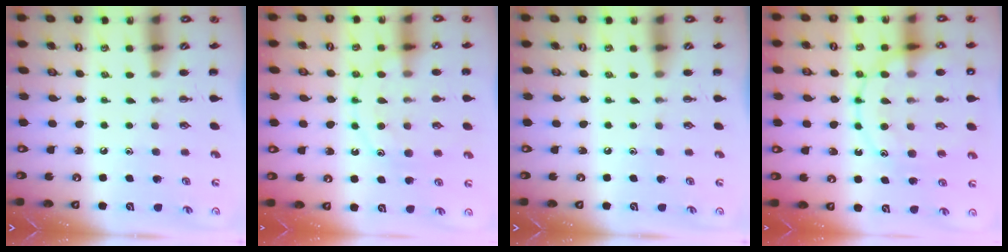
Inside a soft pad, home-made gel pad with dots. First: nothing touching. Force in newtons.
{"total": 12.5, "press": 12.4, "slide": 1.0}
{"total": 0.0}
{"total": 18.3, "press": 18.2, "slide": 2.0}